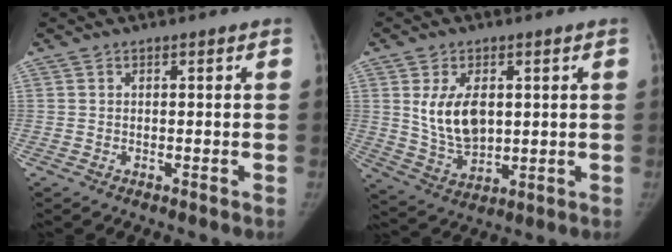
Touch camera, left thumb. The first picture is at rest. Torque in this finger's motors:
{"motor_torque": [1.02, 1.00, 0.70, -0.72, 0.03]}